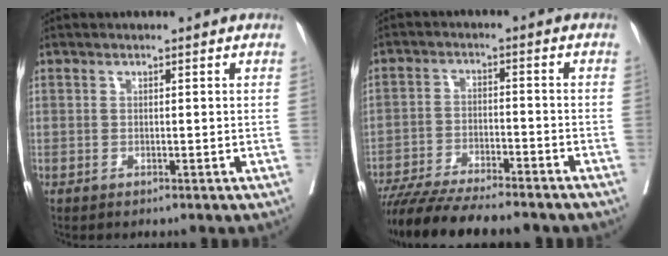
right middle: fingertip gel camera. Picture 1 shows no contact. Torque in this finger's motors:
{"motor_torque": [1.07, -1.07, 0.51, 0.12]}